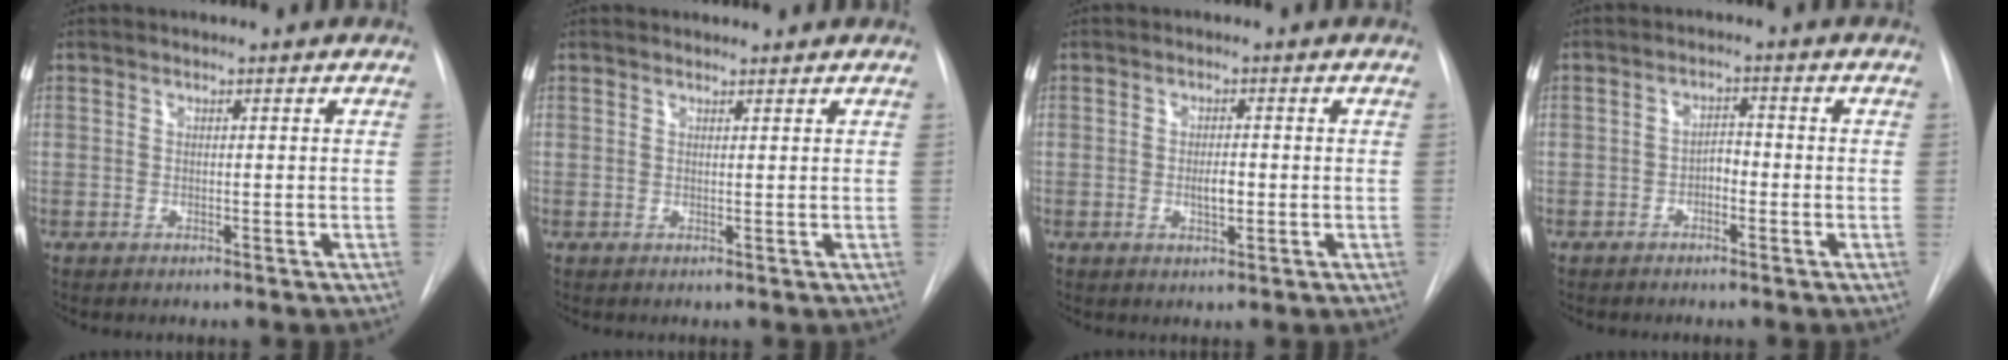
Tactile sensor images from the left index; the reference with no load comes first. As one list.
[{"total": 2.0, "force": [2.0, 0.4, 0.3], "torque": [-0.009, 0.011, 0.028]}, {"total": 2.4, "force": [-0.3, 0.9, 2.2], "torque": [-0.039, 0.000, -0.004]}, {"total": 2.1, "force": [-1.0, 1.1, 1.4], "torque": [-0.016, 0.008, -0.019]}]